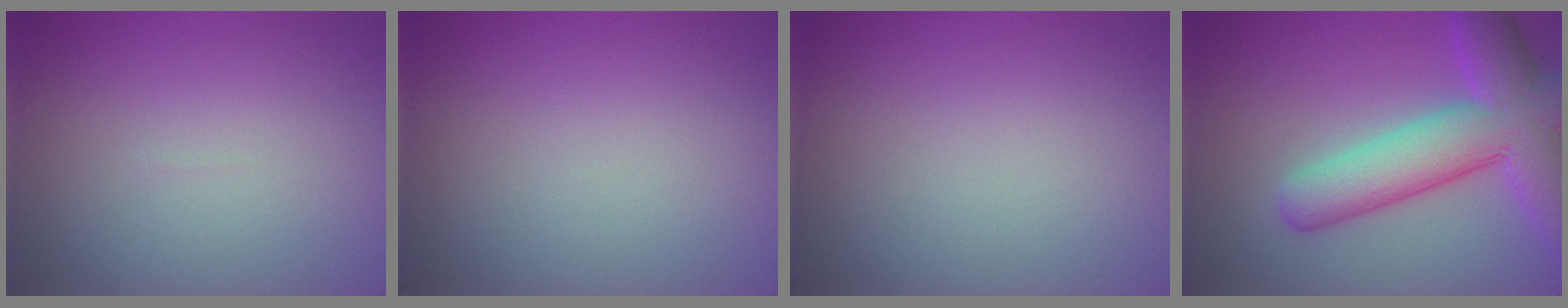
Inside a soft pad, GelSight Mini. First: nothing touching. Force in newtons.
{"total": 0.0}
{"total": 0.0}
{"total": 9.4, "press": 9.4, "slide": 0.4}